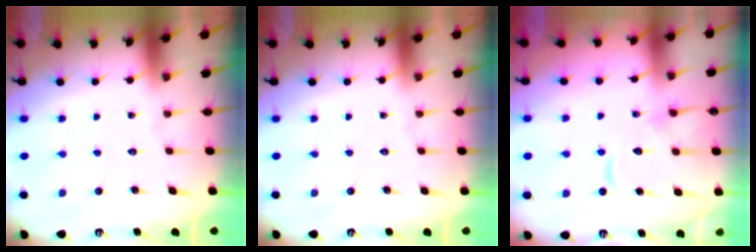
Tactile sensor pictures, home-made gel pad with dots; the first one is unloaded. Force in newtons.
{"total": 0.0}
{"total": 11.5, "press": 11.5, "slide": 1.2}